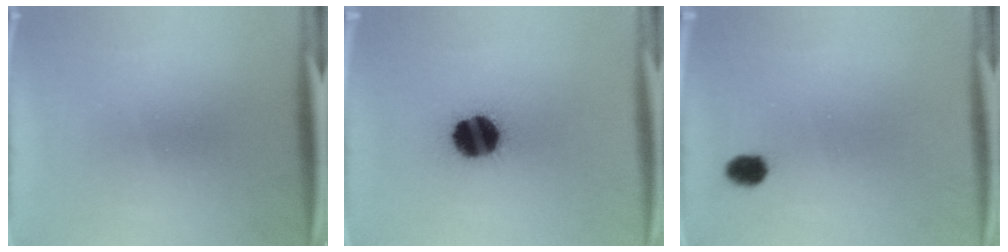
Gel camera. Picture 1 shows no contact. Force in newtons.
{"total": 14.6}
{"total": 3.1}